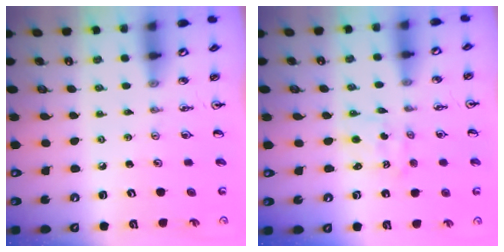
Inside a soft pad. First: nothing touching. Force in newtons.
{"total": 1.1, "press": 0.7, "slide": 0.8}